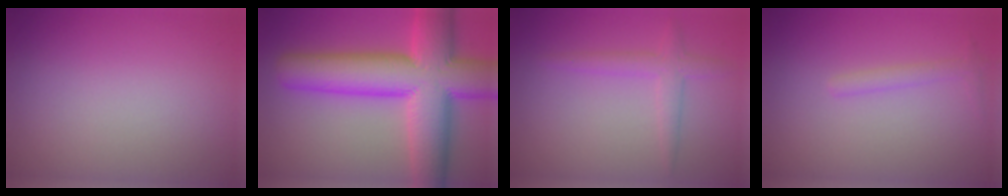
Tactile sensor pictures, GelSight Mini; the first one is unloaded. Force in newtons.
{"total": 12.9, "press": 12.9, "slide": 0.4}
{"total": 2.1, "press": 2.1, "slide": 0.1}
{"total": 1.2, "press": 1.2, "slide": 0.0}